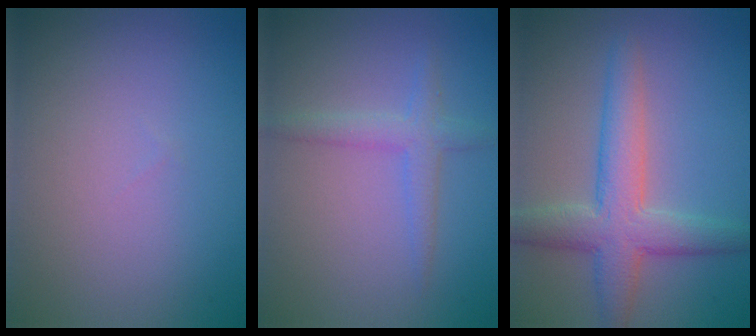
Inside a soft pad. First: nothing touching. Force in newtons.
{"total": 2.2, "press": 2.2, "slide": 0.0}
{"total": 5.4, "press": 5.4, "slide": 0.1}